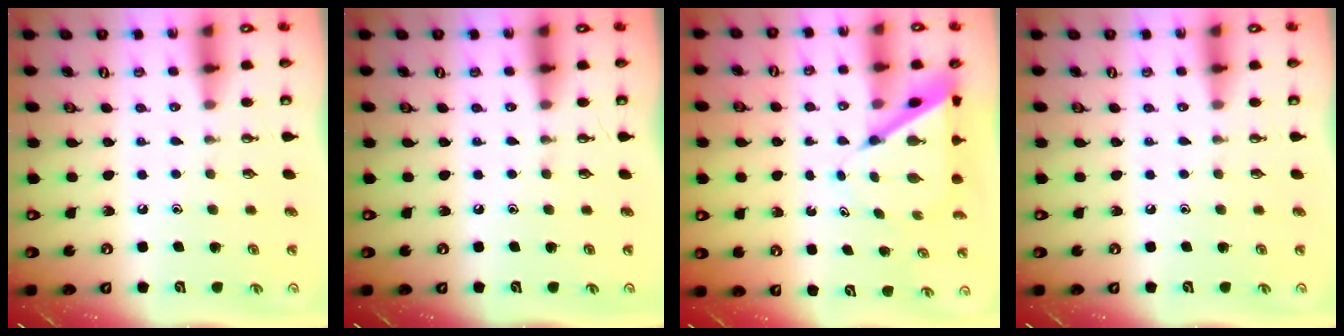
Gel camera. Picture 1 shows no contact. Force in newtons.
{"total": 0.0}
{"total": 7.4, "press": 7.4, "slide": 0.7}
{"total": 0.0}